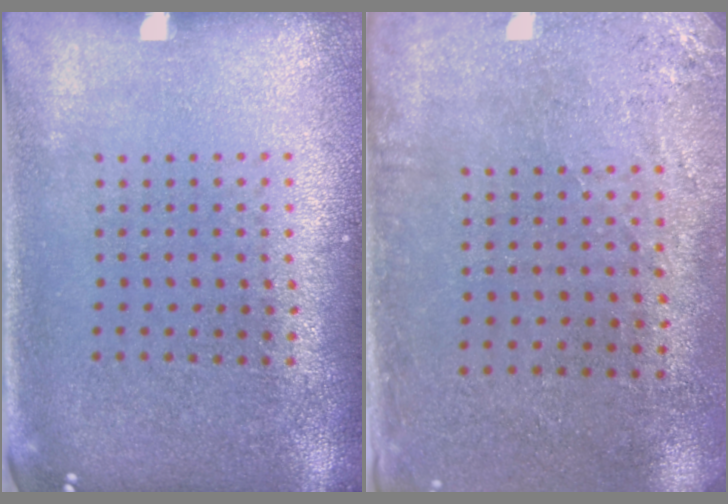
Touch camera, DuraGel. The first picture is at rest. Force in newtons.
{"total": 2.8, "press": 2.3, "slide": 1.6}